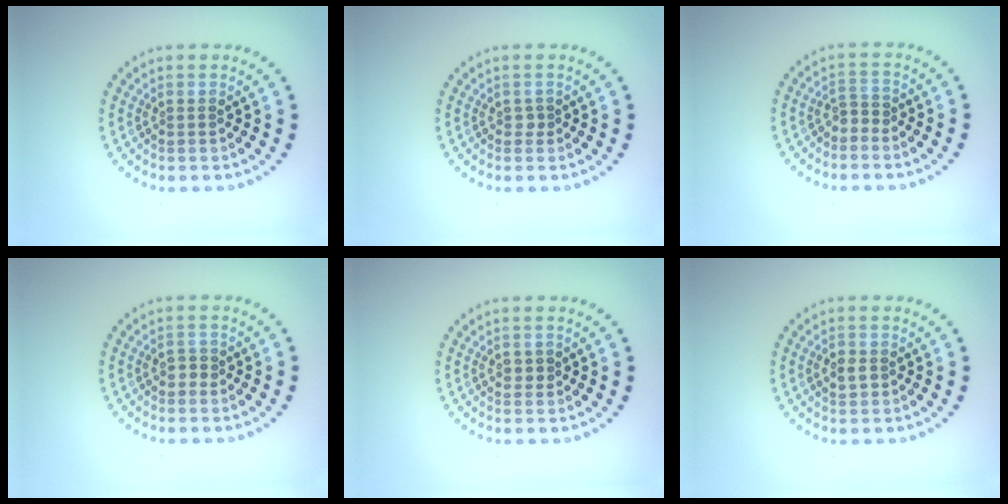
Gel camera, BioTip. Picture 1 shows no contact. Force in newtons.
{"total": 0.5, "press": 0.4, "slide": 0.3}
{"total": 1.0, "press": 0.7, "slide": 0.7}
{"total": 1.0, "press": 0.9, "slide": 0.4}
{"total": 0.9, "press": 0.9, "slide": 0.2}
{"total": 1.4, "press": 1.4, "slide": 0.3}